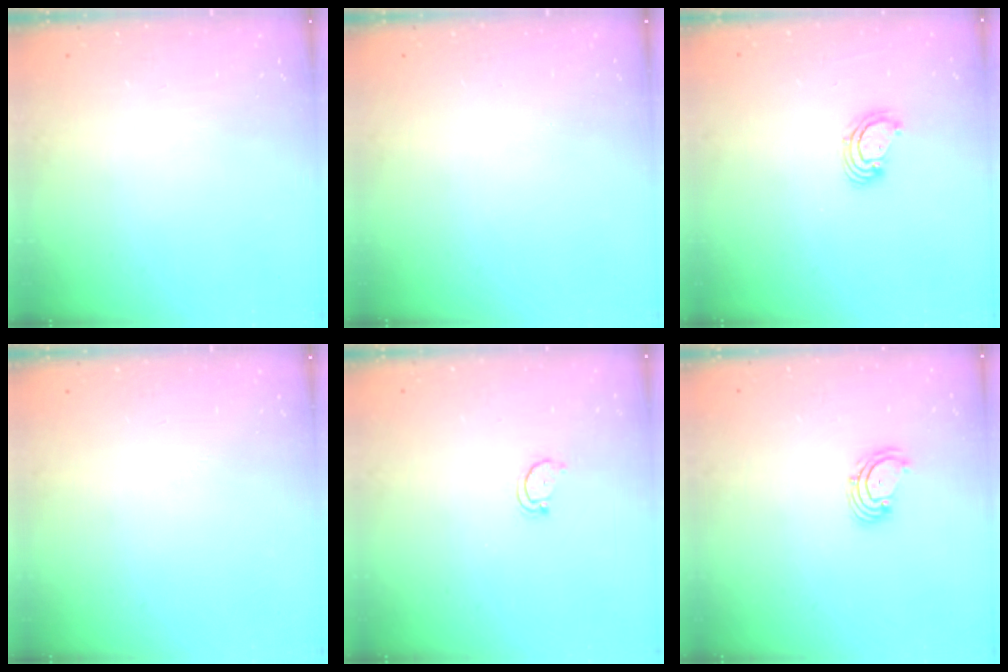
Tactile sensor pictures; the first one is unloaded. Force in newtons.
{"total": 0.0}
{"total": 4.0, "press": 3.9, "slide": 0.2}
{"total": 0.0}
{"total": 2.5, "press": 2.4, "slide": 0.5}
{"total": 2.7, "press": 2.7, "slide": 0.6}